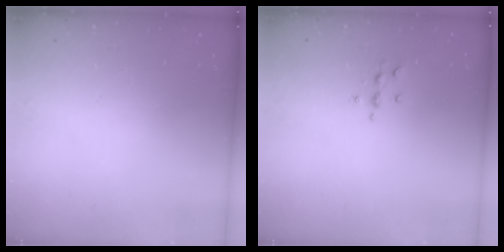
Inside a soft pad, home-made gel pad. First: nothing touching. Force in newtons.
{"total": 5.4, "press": 5.1, "slide": 1.7}